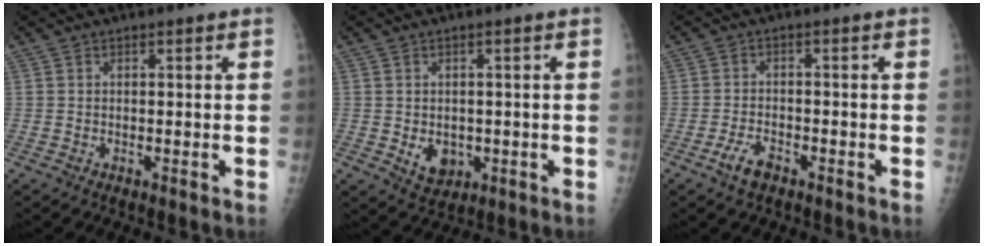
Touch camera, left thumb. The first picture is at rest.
{"total": 4.8, "force": [-0.8, 3.8, 2.9], "torque": [-0.025, -0.003, 0.002]}
{"total": 3.8, "force": [-2.5, 1.7, 2.3], "torque": [-0.049, 0.014, -0.044]}